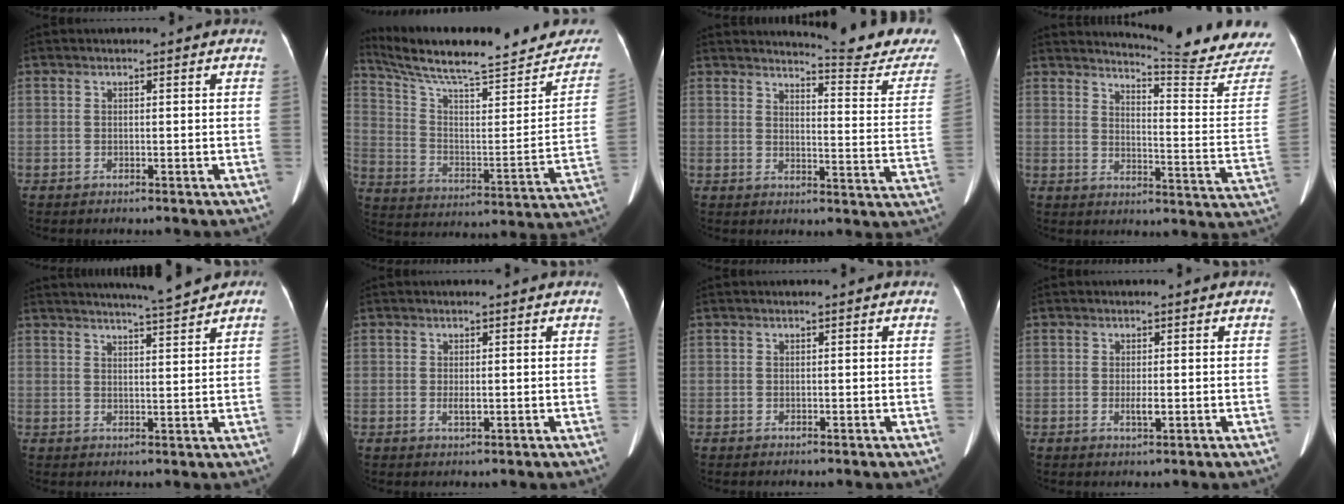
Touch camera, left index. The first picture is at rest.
{"total": 25.8, "force": [22.8, 4.4, 11.2], "torque": [-0.178, -0.042, 0.316]}
{"total": 15.2, "force": [14.9, -0.2, 3.1], "torque": [-0.033, -0.109, 0.159]}
{"total": 18.1, "force": [17.8, -1.1, 3.1], "torque": [-0.044, -0.141, 0.199]}
{"total": 7.5, "force": [6.9, -0.2, 3.1], "torque": [-0.051, 0.008, 0.097]}
{"total": 1.3, "force": [0.2, 0.3, 1.2], "torque": [-0.024, -0.001, 0.005]}
{"total": 0.0}
{"total": 1.6, "force": [-0.1, 0.3, 1.5], "torque": [-0.029, -0.003, 0.000]}